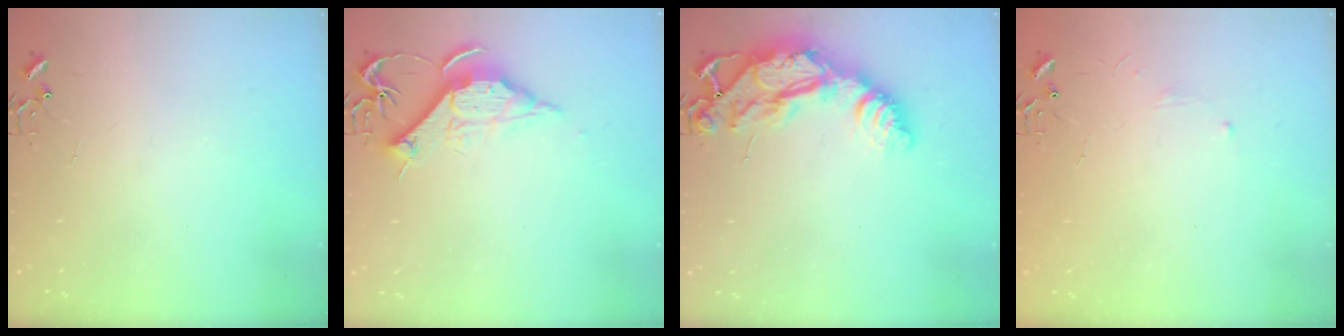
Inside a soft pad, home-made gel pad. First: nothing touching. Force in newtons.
{"total": 11.5, "press": 11.5, "slide": 0.1}
{"total": 19.9, "press": 19.8, "slide": 1.8}
{"total": 2.8, "press": 2.8, "slide": 0.5}